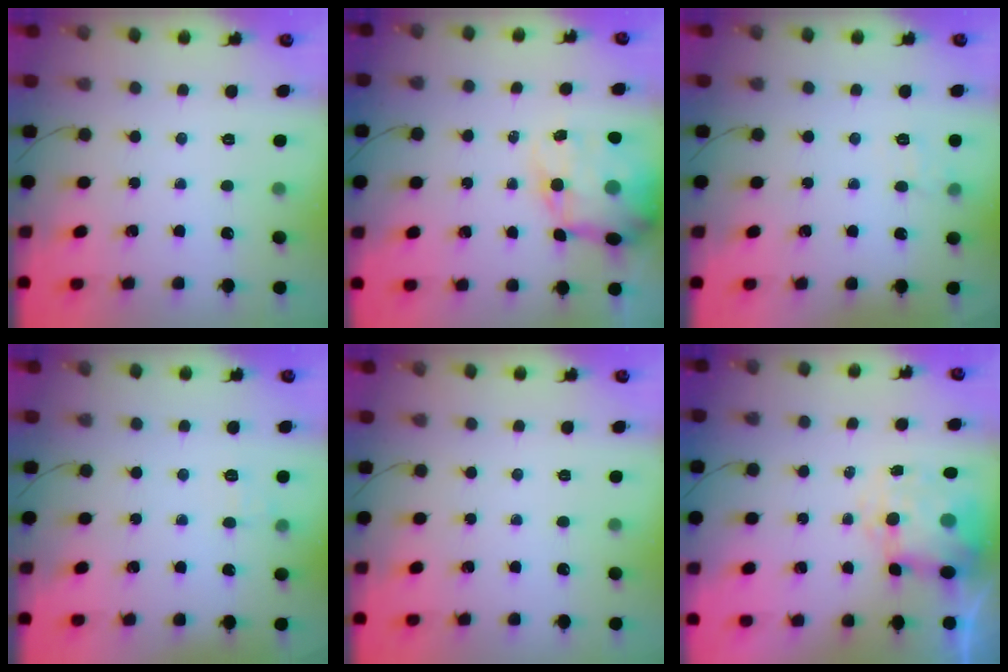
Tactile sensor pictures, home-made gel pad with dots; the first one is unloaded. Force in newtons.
{"total": 13.1, "press": 12.6, "slide": 3.7}
{"total": 7.1, "press": 6.9, "slide": 1.7}
{"total": 5.5, "press": 5.3, "slide": 1.5}
{"total": 0.0}
{"total": 8.1, "press": 7.9, "slide": 1.9}